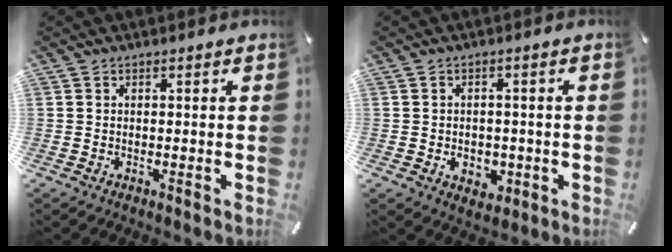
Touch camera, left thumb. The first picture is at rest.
{"total": 4.6, "force": [-1.0, 3.8, 2.5], "torque": [-0.027, 0.002, -0.016]}